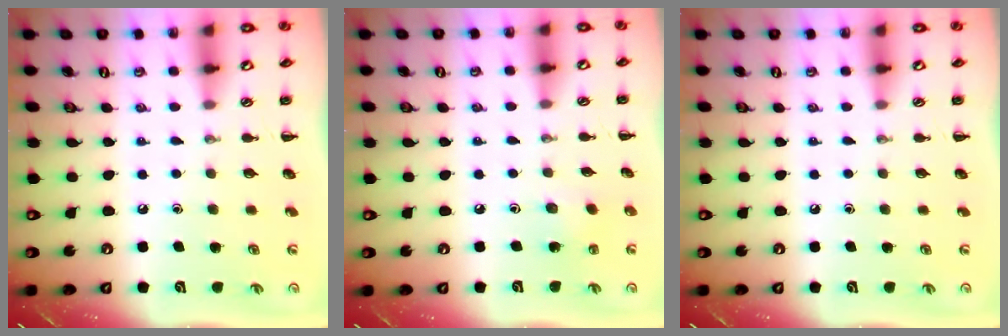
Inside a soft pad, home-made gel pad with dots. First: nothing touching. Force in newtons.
{"total": 2.2, "press": 2.0, "slide": 0.7}
{"total": 0.0}